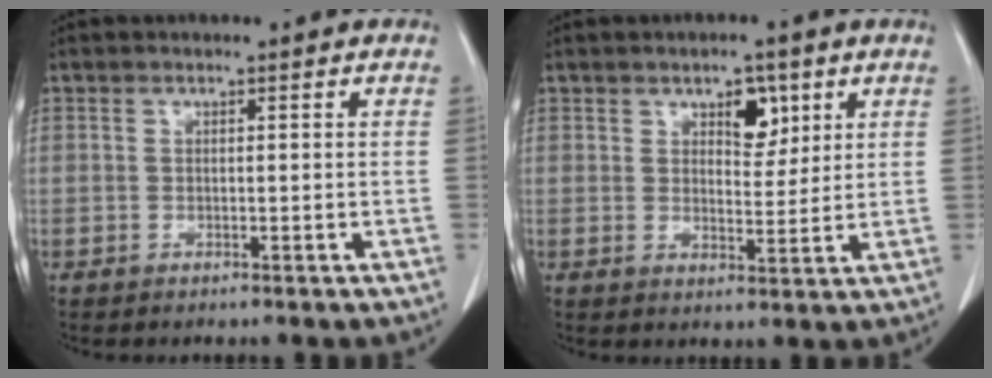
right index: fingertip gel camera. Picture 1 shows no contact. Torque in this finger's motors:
{"motor_torque": [0.10, 0.23, 0.12, 0.03]}